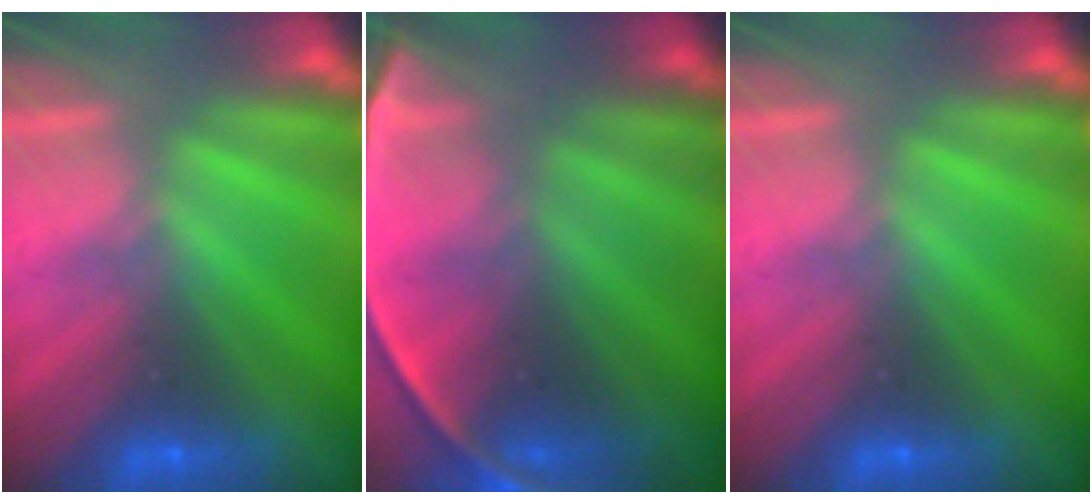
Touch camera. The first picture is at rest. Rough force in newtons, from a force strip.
{"total": 9.3}
{"total": 0.0}